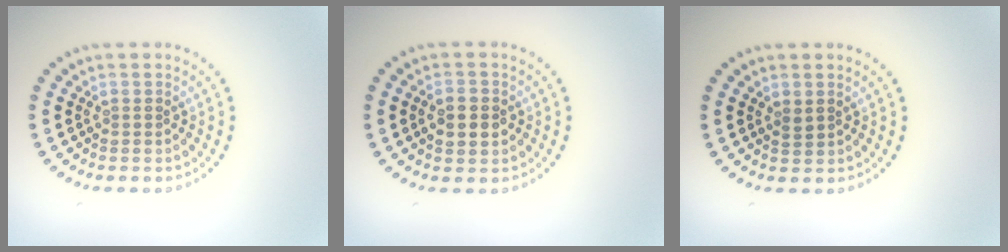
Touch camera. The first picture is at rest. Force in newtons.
{"total": 3.0, "press": 3.0, "slide": 0.0}
{"total": 0.9, "press": 0.8, "slide": 0.3}